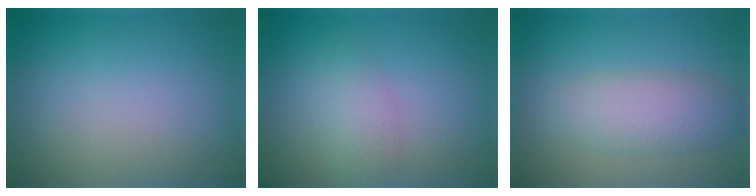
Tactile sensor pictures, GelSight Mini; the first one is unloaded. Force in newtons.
{"total": 2.4, "press": 2.4, "slide": 0.1}
{"total": 3.8, "press": 3.8, "slide": 0.1}